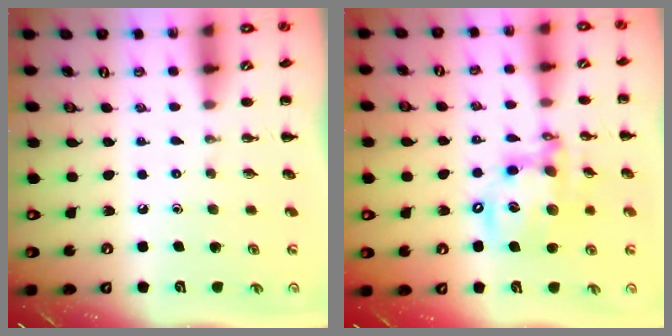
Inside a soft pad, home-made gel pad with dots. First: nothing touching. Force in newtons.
{"total": 13.7, "press": 13.3, "slide": 3.4}